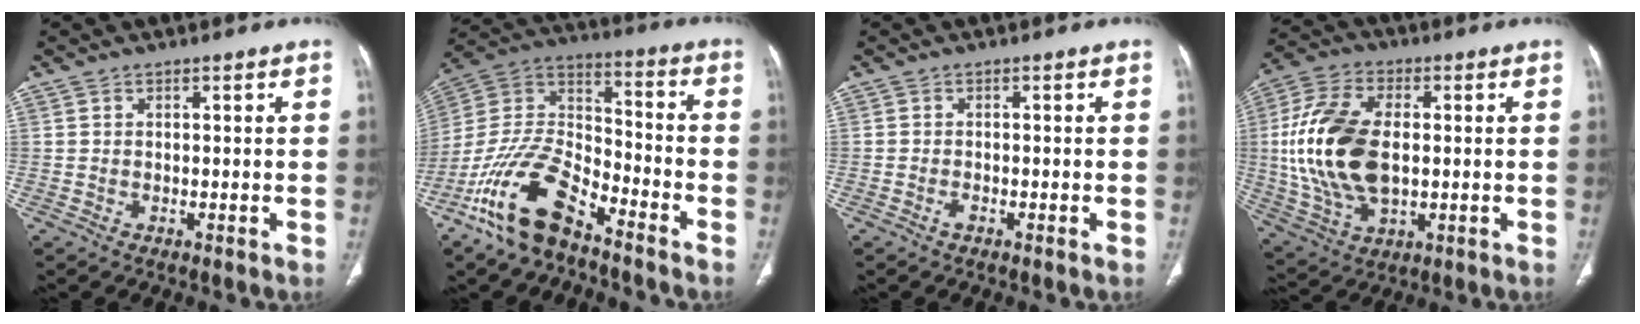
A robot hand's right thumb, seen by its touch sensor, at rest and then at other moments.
{"total": 16.6, "force": [-11.2, 7.0, 10.1], "torque": [-0.185, 0.073, -0.215]}
{"total": 0.9, "force": [-0.7, 0.0, 0.7], "torque": [-0.014, 0.000, -0.013]}
{"total": 18.8, "force": [0.5, 11.1, 15.2], "torque": [-0.312, 0.001, 0.016]}